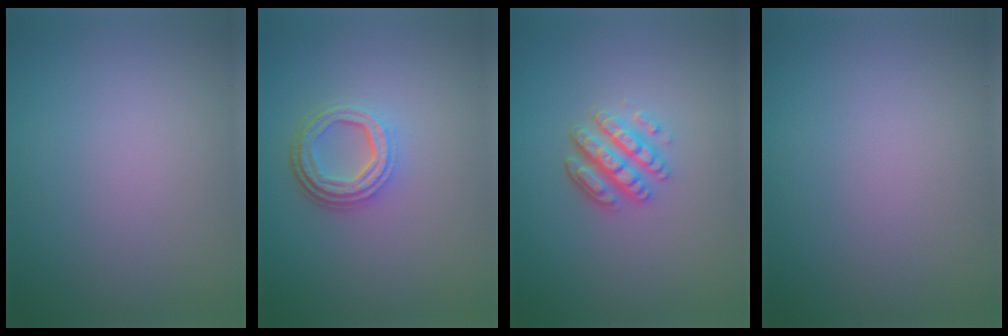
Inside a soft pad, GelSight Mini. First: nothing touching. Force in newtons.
{"total": 4.2, "press": 3.2, "slide": 2.8}
{"total": 3.9, "press": 3.1, "slide": 2.3}
{"total": 0.0}